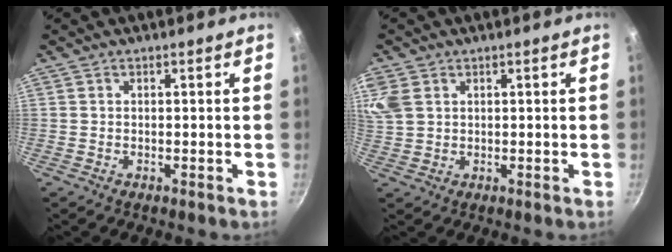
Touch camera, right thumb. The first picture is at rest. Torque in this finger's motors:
{"motor_torque": [0.24, 0.75, 1.88, 0.89, 0.26]}